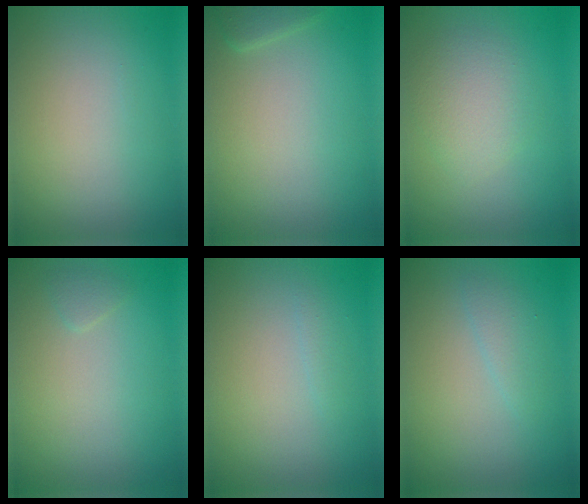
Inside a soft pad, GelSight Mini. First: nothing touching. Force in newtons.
{"total": 1.2, "press": 1.2, "slide": 0.1}
{"total": 3.0, "press": 3.0, "slide": 0.1}
{"total": 0.6, "press": 0.6, "slide": 0.0}
{"total": 0.6, "press": 0.6, "slide": 0.1}
{"total": 1.2, "press": 1.2, "slide": 0.1}